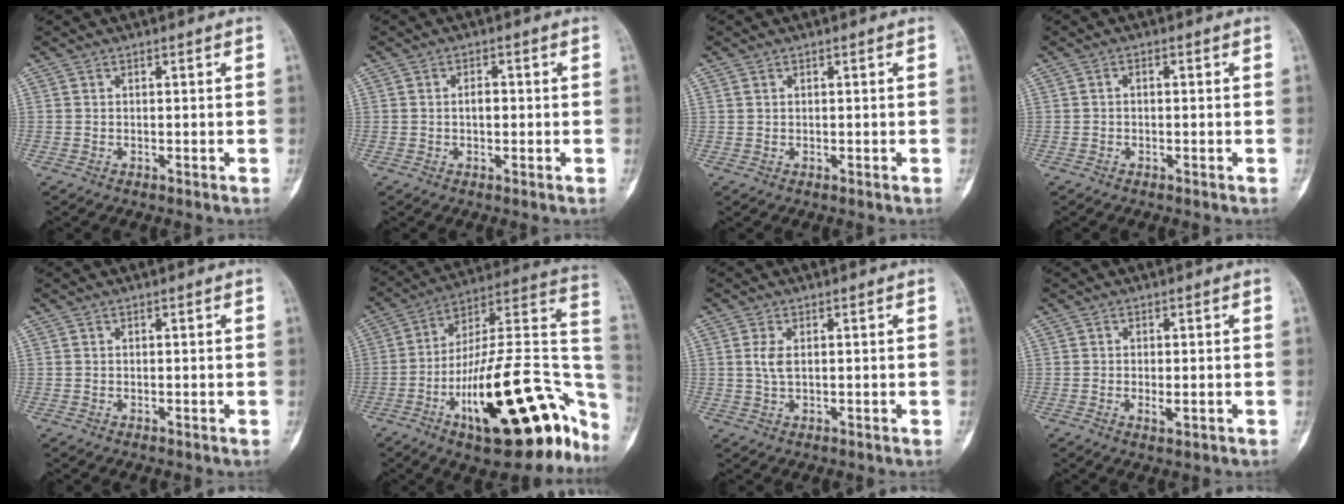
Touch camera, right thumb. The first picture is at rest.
{"total": 2.2, "force": [0.0, 1.4, 1.7], "torque": [-0.019, 0.004, -0.002]}
{"total": 0.6, "force": [0.4, 0.5, 0.2], "torque": [0.001, 0.001, 0.007]}
{"total": 0.7, "force": [-0.1, 0.4, 0.6], "torque": [-0.009, 0.003, -0.007]}
{"total": 0.0}
{"total": 30.6, "force": [-14.3, 11.1, 24.7], "torque": [-0.281, 0.099, -0.220]}
{"total": 2.6, "force": [0.5, 1.2, 2.2], "torque": [-0.050, 0.002, 0.012]}
{"total": 1.9, "force": [-0.4, 0.8, 1.7], "torque": [-0.029, -0.003, -0.005]}